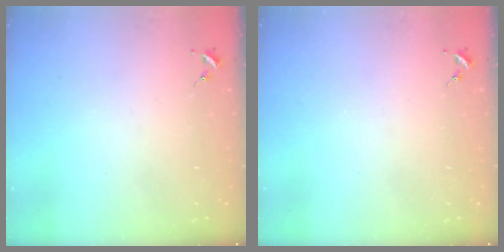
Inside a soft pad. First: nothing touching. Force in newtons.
{"total": 0.0}